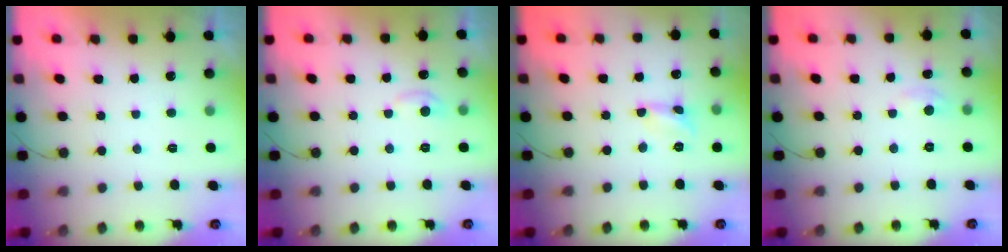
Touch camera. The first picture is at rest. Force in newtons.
{"total": 5.9, "press": 5.9, "slide": 0.8}
{"total": 2.0, "press": 2.0, "slide": 0.2}
{"total": 2.3, "press": 2.3, "slide": 0.3}